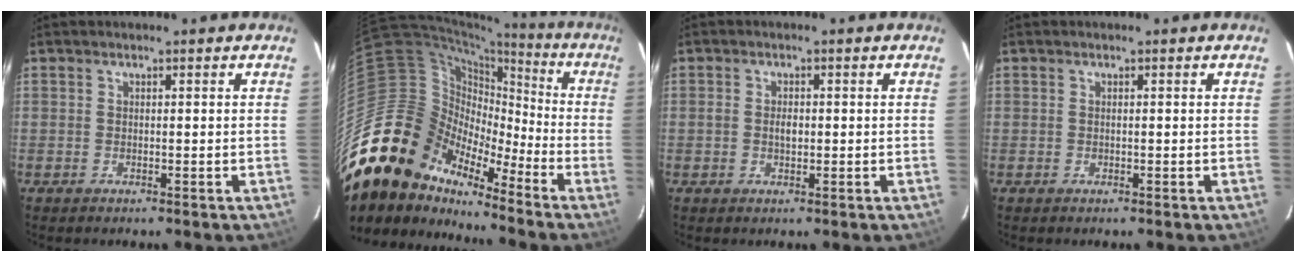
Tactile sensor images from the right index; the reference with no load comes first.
{"total": 19.2, "force": [-14.6, 11.3, 5.5], "torque": [-0.109, 0.035, -0.279]}
{"total": 1.9, "force": [-0.1, 1.1, 1.5], "torque": [-0.028, 0.002, -0.003]}
{"total": 0.0}